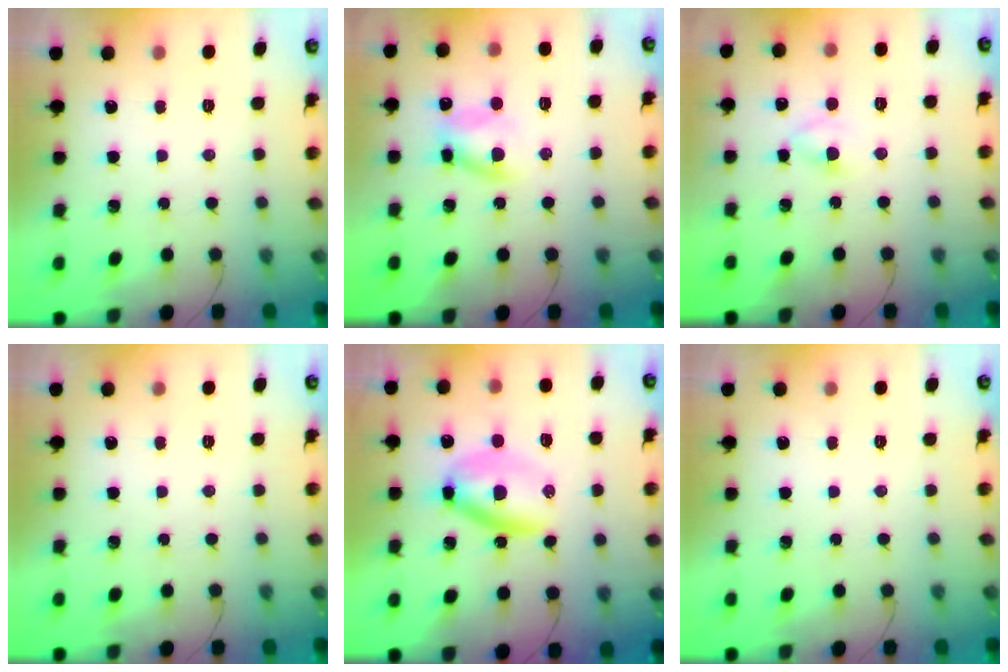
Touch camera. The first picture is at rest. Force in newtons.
{"total": 8.4, "press": 8.2, "slide": 1.6}
{"total": 3.0, "press": 2.7, "slide": 1.2}
{"total": 0.0}
{"total": 6.3, "press": 6.3, "slide": 1.0}
{"total": 0.0}